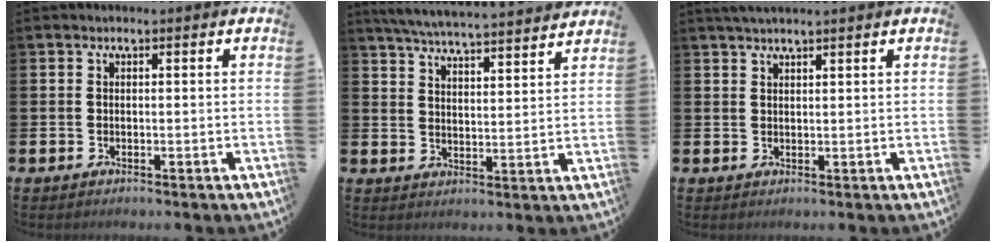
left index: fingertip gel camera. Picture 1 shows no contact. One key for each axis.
{"total": 5.9, "fx": 5.8, "fy": -0.1, "fz": 1.3, "tx": -0.049, "ty": -0.041, "tz": 0.102}
{"total": 1.9, "fx": 1.8, "fy": -0.1, "fz": 0.7, "tx": -0.022, "ty": 0.001, "tz": 0.034}